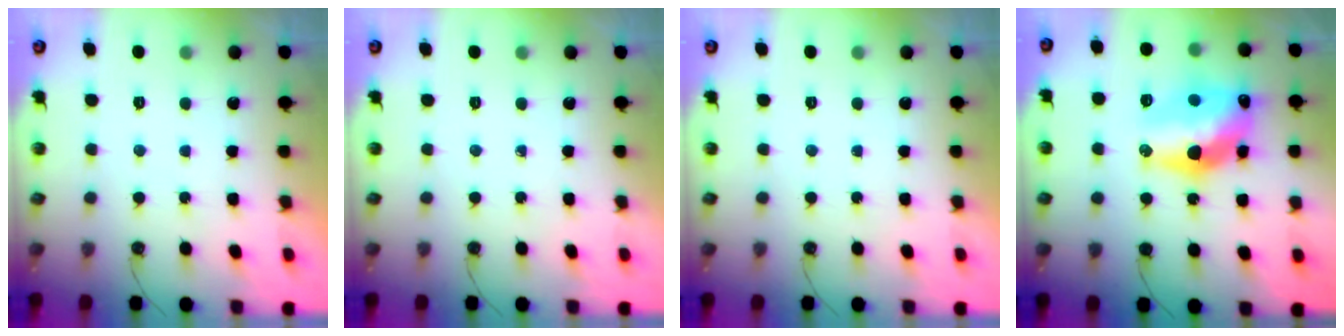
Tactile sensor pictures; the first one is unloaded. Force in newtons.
{"total": 0.0}
{"total": 0.0}
{"total": 16.3, "press": 16.3, "slide": 1.4}